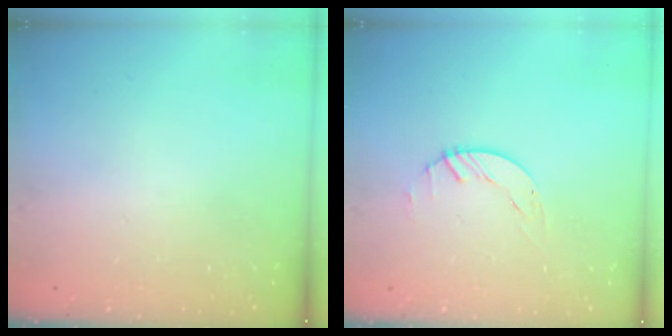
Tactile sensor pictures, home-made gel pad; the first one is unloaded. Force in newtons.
{"total": 1.5, "press": 1.4, "slide": 0.1}